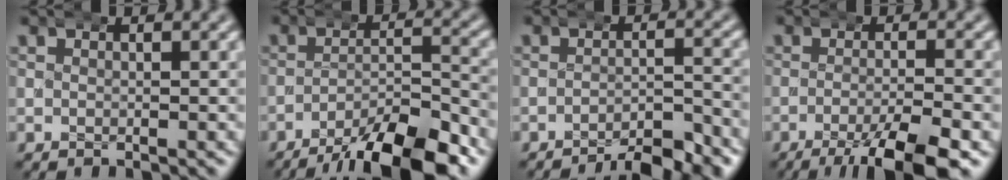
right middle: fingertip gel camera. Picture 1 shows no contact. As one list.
[{"total": 9.6, "force": [-7.6, 1.9, 5.5], "torque": [-0.067, -0.004, -0.116]}, {"total": 5.3, "force": [-4.6, 0.9, 2.6], "torque": [-0.032, -0.004, -0.079]}, {"total": 7.2, "force": [-4.1, 1.6, 5.6], "torque": [-0.078, -0.010, -0.062]}]